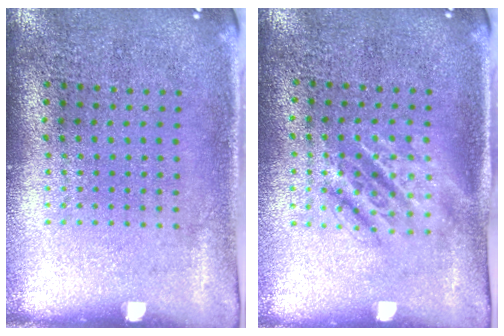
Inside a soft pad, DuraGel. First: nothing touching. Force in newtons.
{"total": 1.4, "press": 1.2, "slide": 0.7}